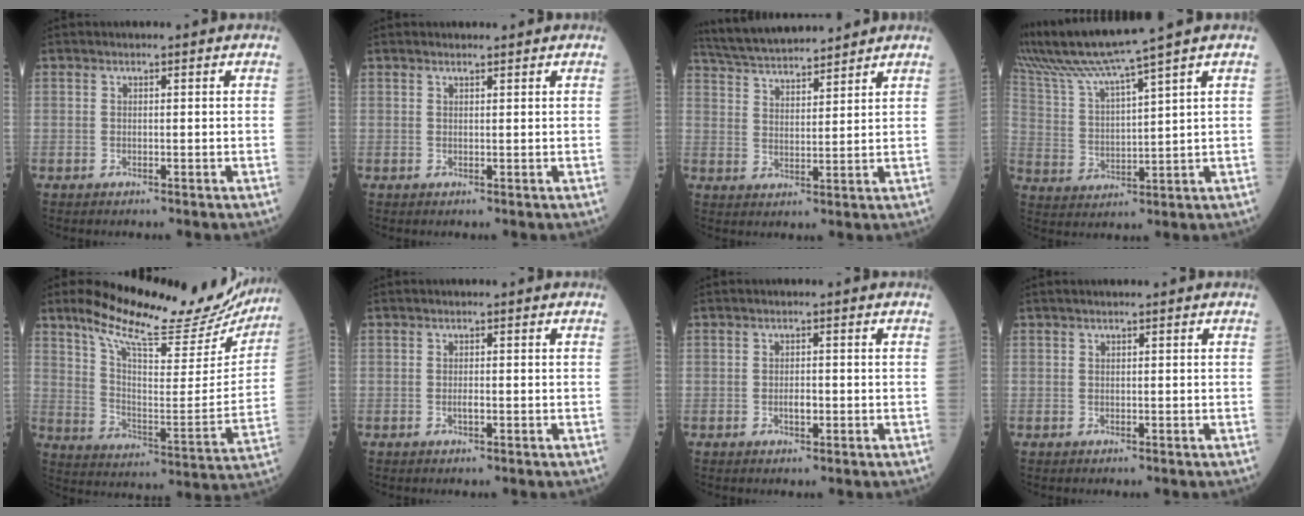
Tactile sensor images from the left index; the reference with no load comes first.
{"total": 0.9, "force": [0.8, 0.0, 0.2], "torque": [-0.007, 0.005, 0.016]}
{"total": 12.3, "force": [11.4, 1.4, 4.4], "torque": [-0.090, 0.023, 0.197]}
{"total": 11.3, "force": [9.4, -2.7, 5.7], "torque": [-0.114, 0.003, 0.182]}
{"total": 23.2, "force": [20.1, 5.1, 10.4], "torque": [-0.163, -0.030, 0.281]}
{"total": 0.8, "force": [-0.4, 0.1, 0.7], "torque": [-0.015, -0.003, -0.007]}
{"total": 1.5, "force": [-0.6, 0.6, 1.3], "torque": [-0.023, -0.002, -0.010]}
{"total": 0.7, "force": [0.5, -0.1, 0.5], "torque": [-0.010, 0.007, 0.012]}